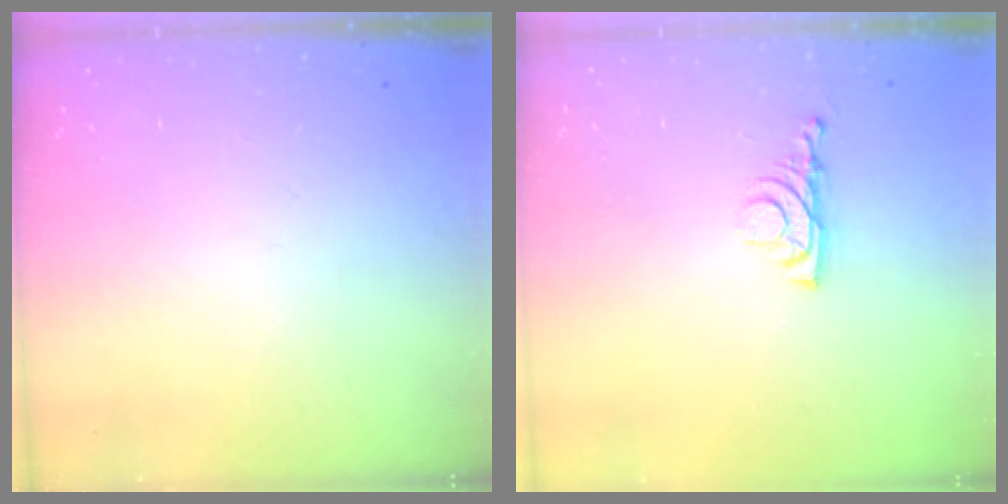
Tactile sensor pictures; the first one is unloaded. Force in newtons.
{"total": 4.3, "press": 4.2, "slide": 0.7}